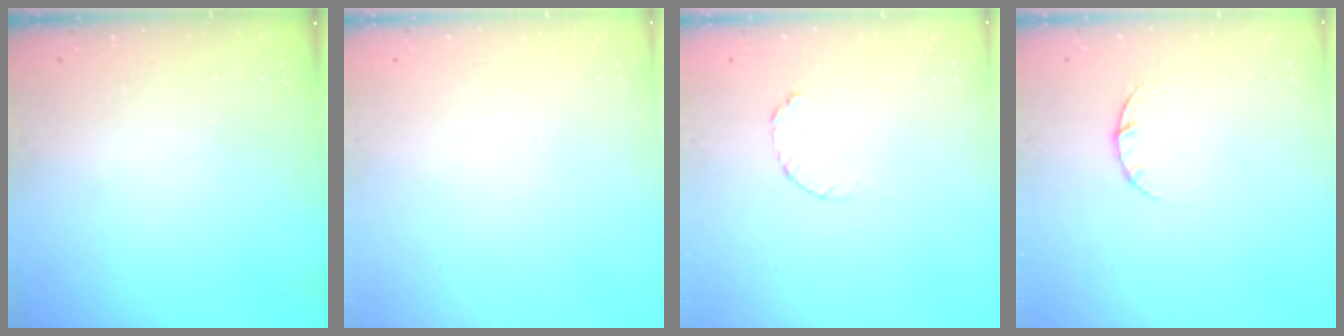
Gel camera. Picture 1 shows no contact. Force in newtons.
{"total": 2.6, "press": 2.6, "slide": 0.2}
{"total": 3.9, "press": 3.8, "slide": 0.5}
{"total": 3.2, "press": 3.2, "slide": 0.3}